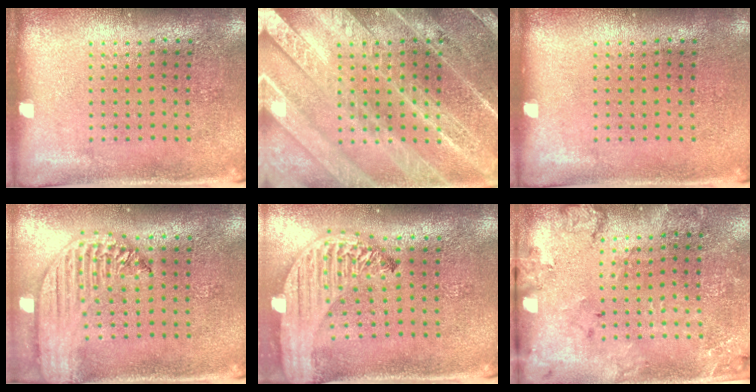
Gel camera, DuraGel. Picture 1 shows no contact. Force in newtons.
{"total": 6.1, "press": 6.0, "slide": 0.8}
{"total": 0.0}
{"total": 2.6, "press": 2.2, "slide": 1.4}
{"total": 3.2, "press": 2.5, "slide": 2.0}
{"total": 1.7, "press": 1.6, "slide": 0.8}